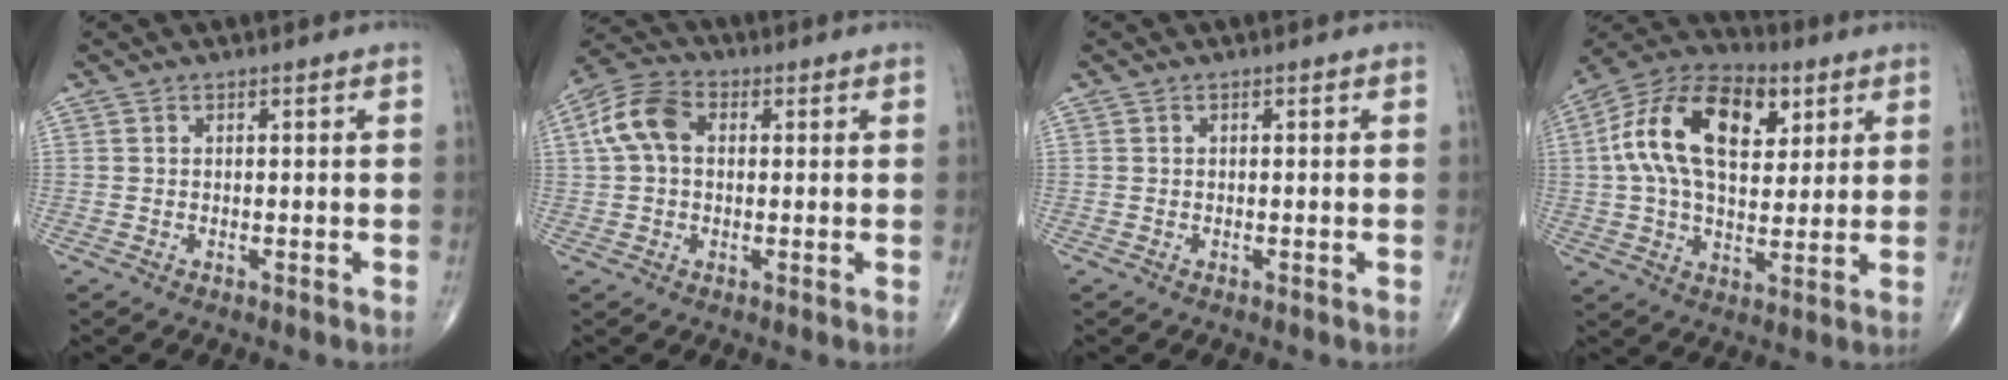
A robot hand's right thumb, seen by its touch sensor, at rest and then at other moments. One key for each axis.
{"total": 8.6, "fx": 1.4, "fy": 5.8, "fz": 6.1, "tx": -0.125, "ty": 0.026, "tz": 0.019}
{"total": 0.0}
{"total": 19.7, "fx": 5.7, "fy": 11.1, "fz": 15.2, "tx": -0.256, "ty": 0.004, "tz": 0.089}